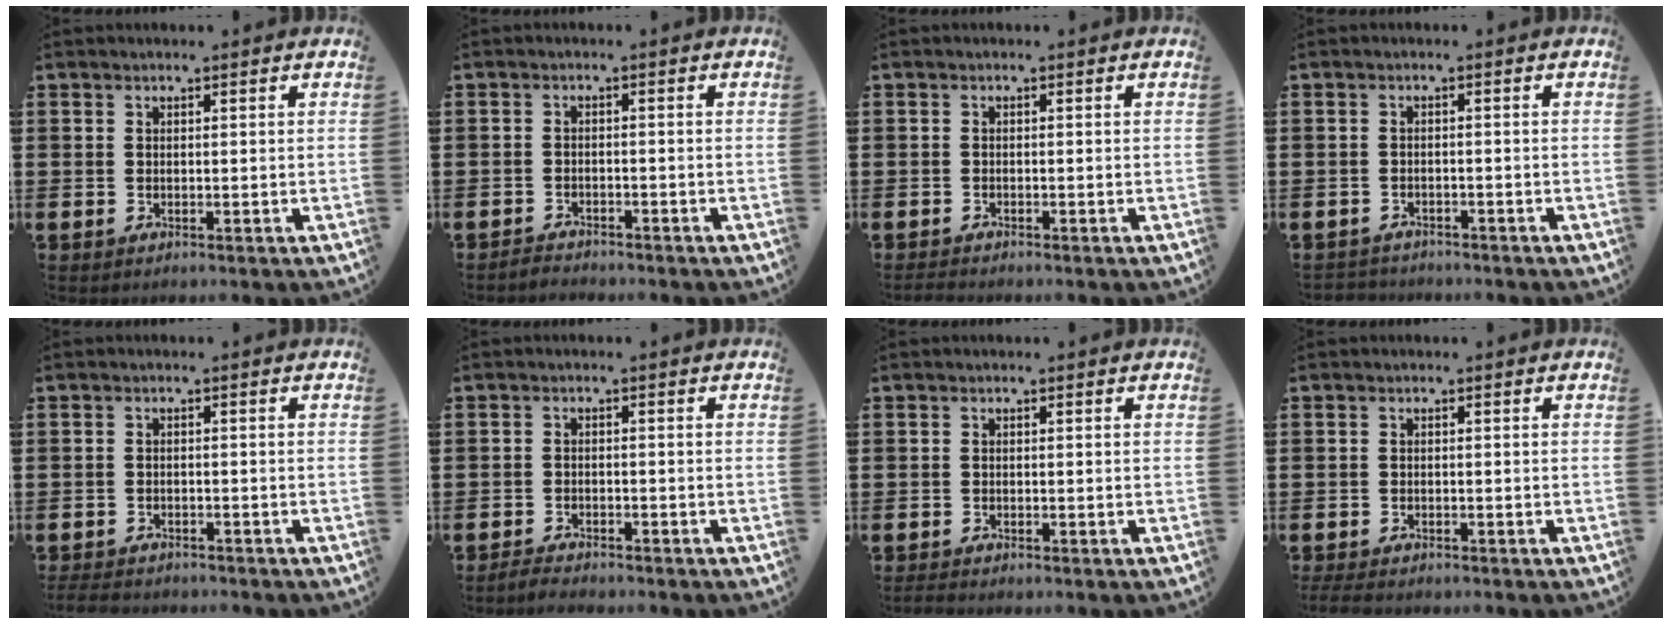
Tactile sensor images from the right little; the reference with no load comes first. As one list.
[{"total": 1.5, "force": [-1.5, 0.1, -0.2], "torque": [-0.002, 0.004, -0.032]}, {"total": 0.7, "force": [-0.7, 0.0, 0.2], "torque": [-0.004, -0.003, -0.014]}, {"total": 1.2, "force": [-1.2, 0.2, -0.2], "torque": [0.000, 0.003, -0.027]}, {"total": 1.9, "force": [-1.8, 0.3, 0.2], "torque": [-0.007, 0.002, -0.040]}, {"total": 1.7, "force": [-1.7, 0.1, 0.1], "torque": [-0.007, 0.004, -0.034]}, {"total": 0.6, "force": [-0.6, 0.1, 0.2], "torque": [-0.004, -0.002, -0.012]}, {"total": 1.2, "force": [-1.0, 0.3, 0.6], "torque": [-0.012, 0.001, -0.021]}]